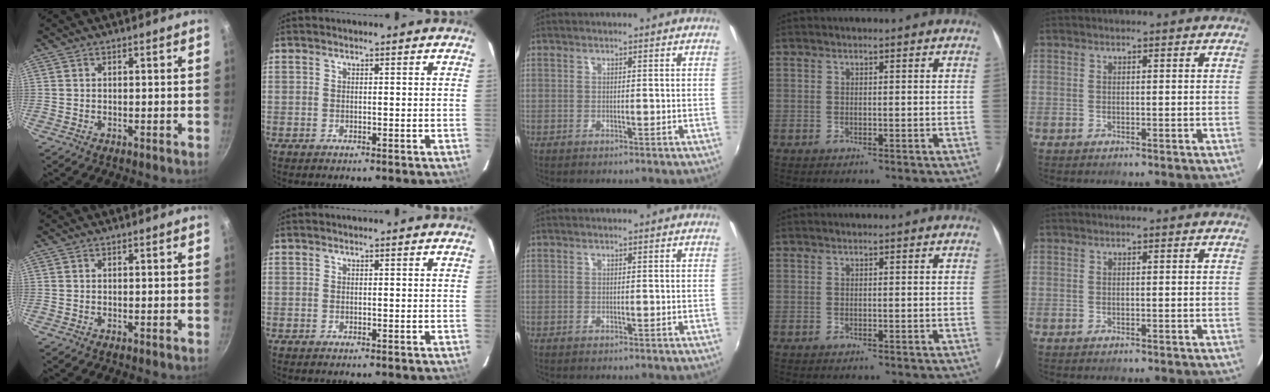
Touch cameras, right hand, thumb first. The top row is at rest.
{}